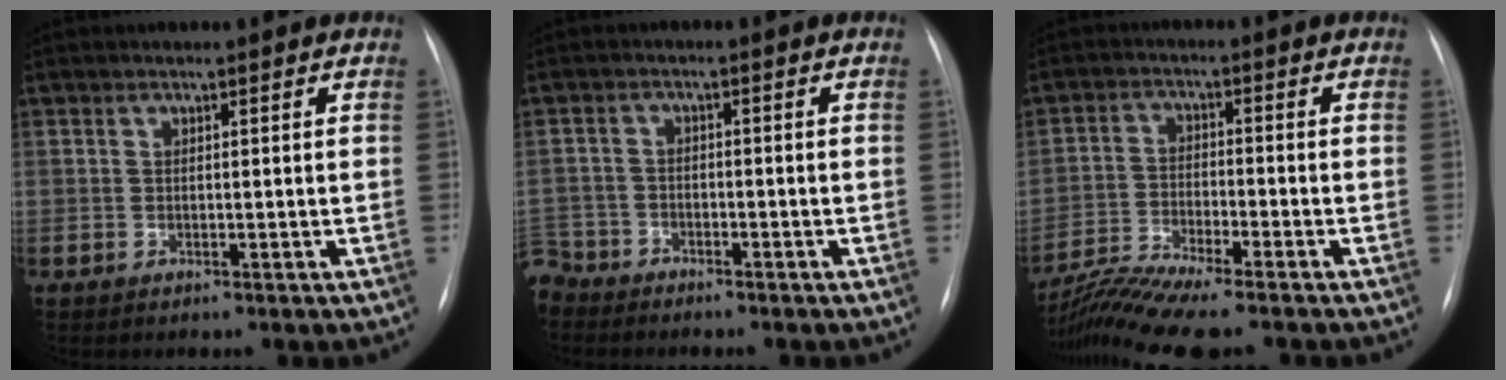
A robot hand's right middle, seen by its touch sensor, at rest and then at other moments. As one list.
[{"total": 4.9, "force": [-4.5, 2.1, -0.3], "torque": [0.015, -0.005, -0.089]}, {"total": 9.1, "force": [-8.0, -0.8, 4.2], "torque": [-0.078, -0.020, -0.142]}]